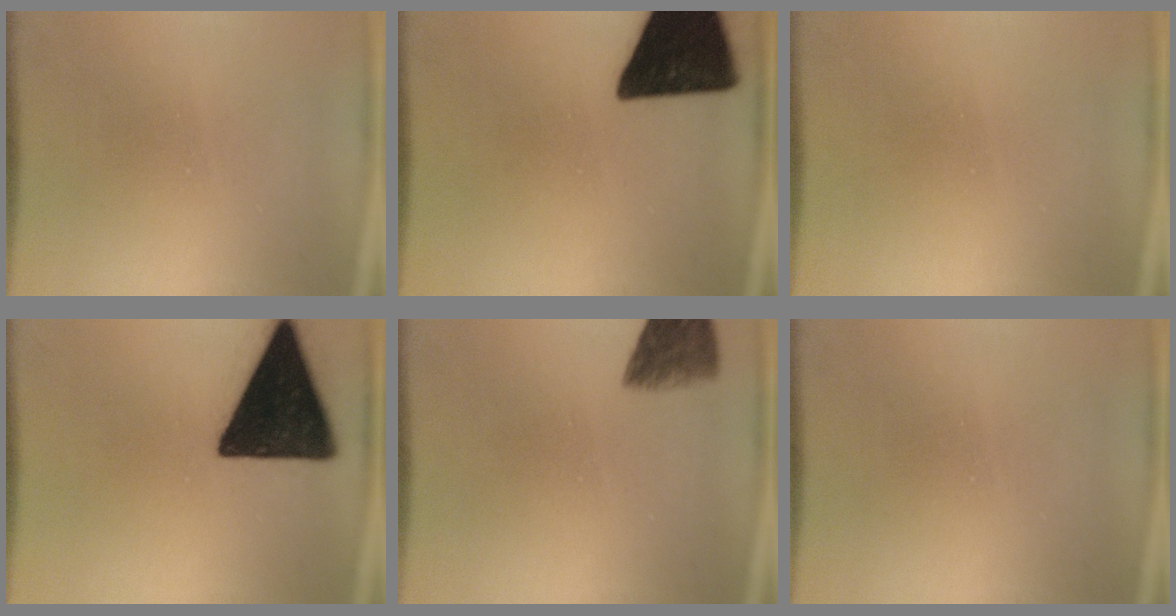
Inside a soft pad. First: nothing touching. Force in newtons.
{"total": 18.7}
{"total": 0.5}
{"total": 19.4}
{"total": 5.8}
{"total": 0.0}